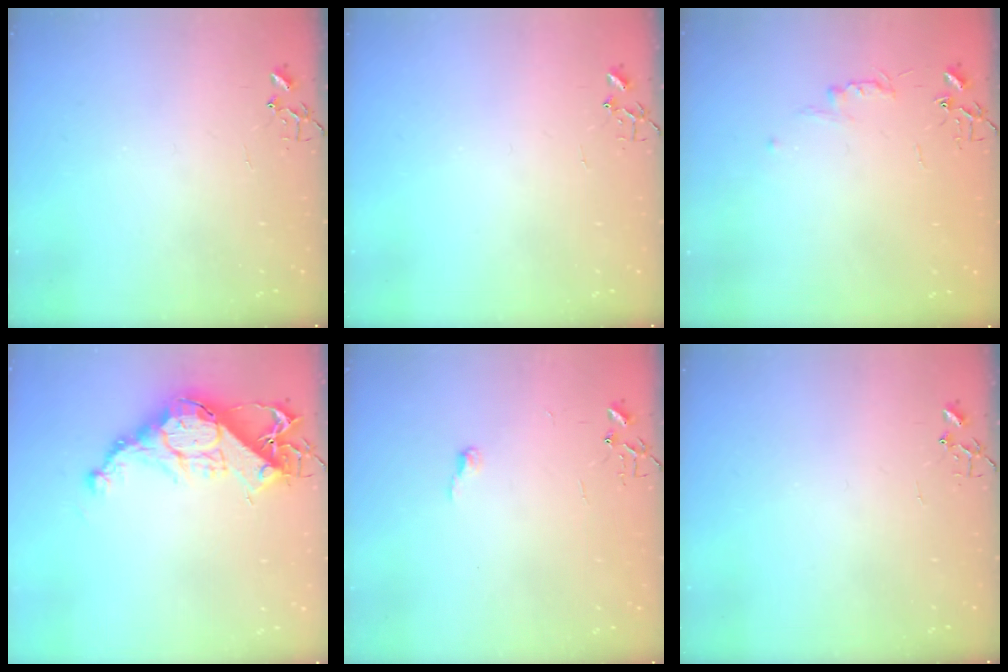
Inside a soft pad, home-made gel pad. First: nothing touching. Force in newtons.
{"total": 0.0}
{"total": 4.8, "press": 4.7, "slide": 0.6}
{"total": 15.7, "press": 15.7, "slide": 1.1}
{"total": 4.4, "press": 4.4, "slide": 0.4}
{"total": 0.0}